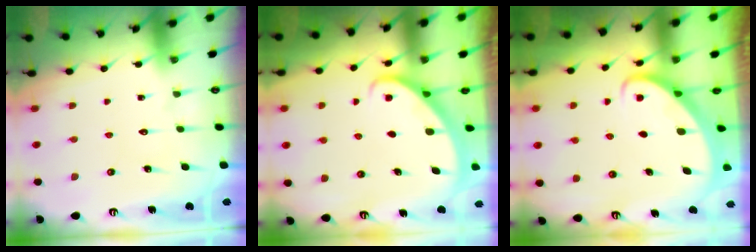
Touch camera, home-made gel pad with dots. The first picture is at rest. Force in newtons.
{"total": 2.4, "press": 2.4, "slide": 0.2}
{"total": 2.6, "press": 2.6, "slide": 0.2}